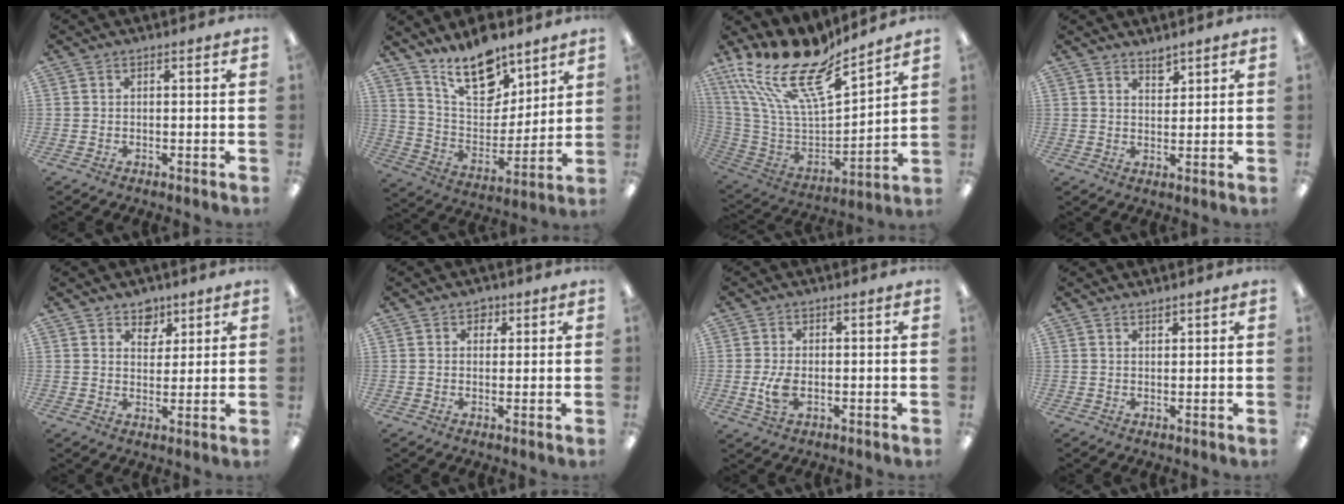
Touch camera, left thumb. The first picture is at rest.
{"total": 16.5, "force": [12.5, 7.4, 7.8], "torque": [-0.135, -0.075, 0.224]}
{"total": 21.3, "force": [15.7, 7.2, 12.5], "torque": [-0.240, -0.119, 0.269]}
{"total": 3.2, "force": [2.9, 1.2, 0.5], "torque": [0.002, -0.022, 0.053]}
{"total": 5.5, "force": [4.0, 3.6, 0.9], "torque": [-0.003, -0.020, 0.071]}
{"total": 2.2, "force": [1.4, 1.6, 0.5], "torque": [0.004, -0.002, 0.021]}
{"total": 5.2, "force": [-0.6, 3.0, 4.2], "torque": [-0.084, -0.005, -0.013]}
{"total": 1.3, "force": [1.2, 0.3, 0.0], "torque": [0.000, -0.002, 0.024]}